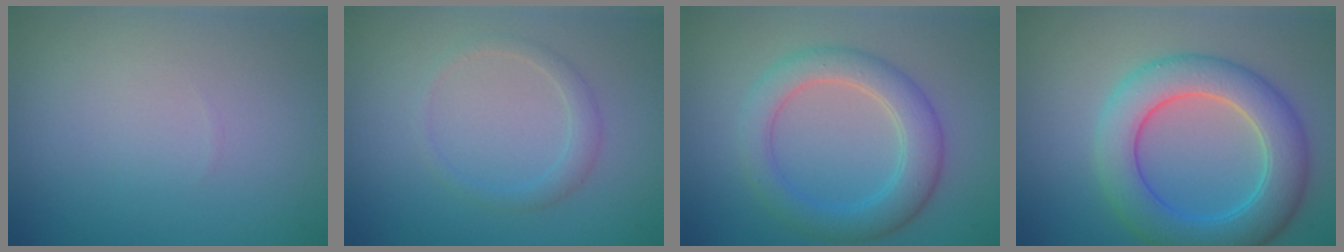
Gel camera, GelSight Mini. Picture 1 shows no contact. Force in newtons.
{"total": 1.5, "press": 1.5, "slide": 0.2}
{"total": 4.6, "press": 4.6, "slide": 0.3}
{"total": 7.2, "press": 7.2, "slide": 0.4}